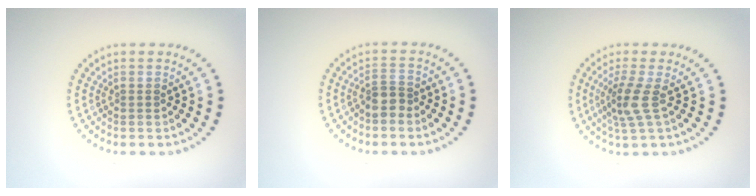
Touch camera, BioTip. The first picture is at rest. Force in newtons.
{"total": 2.0, "press": 1.7, "slide": 1.2}
{"total": 2.7, "press": 2.1, "slide": 1.7}